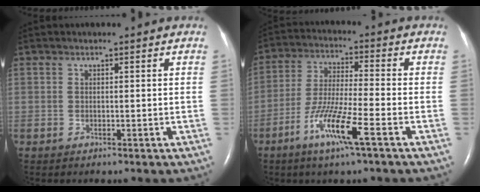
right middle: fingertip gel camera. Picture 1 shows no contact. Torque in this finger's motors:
{"motor_torque": [1.26, -0.88, 0.43, 0.16]}